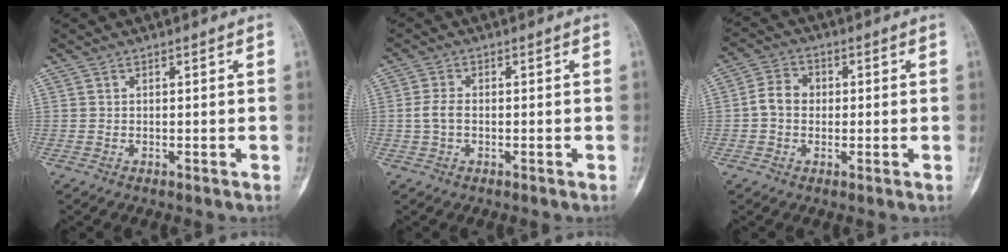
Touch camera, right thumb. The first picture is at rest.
{"total": 2.8, "force": [-0.3, 1.6, 2.3], "torque": [-0.054, 0.007, -0.010]}
{"total": 5.3, "force": [-0.2, 4.2, 3.1], "torque": [-0.045, 0.017, -0.013]}